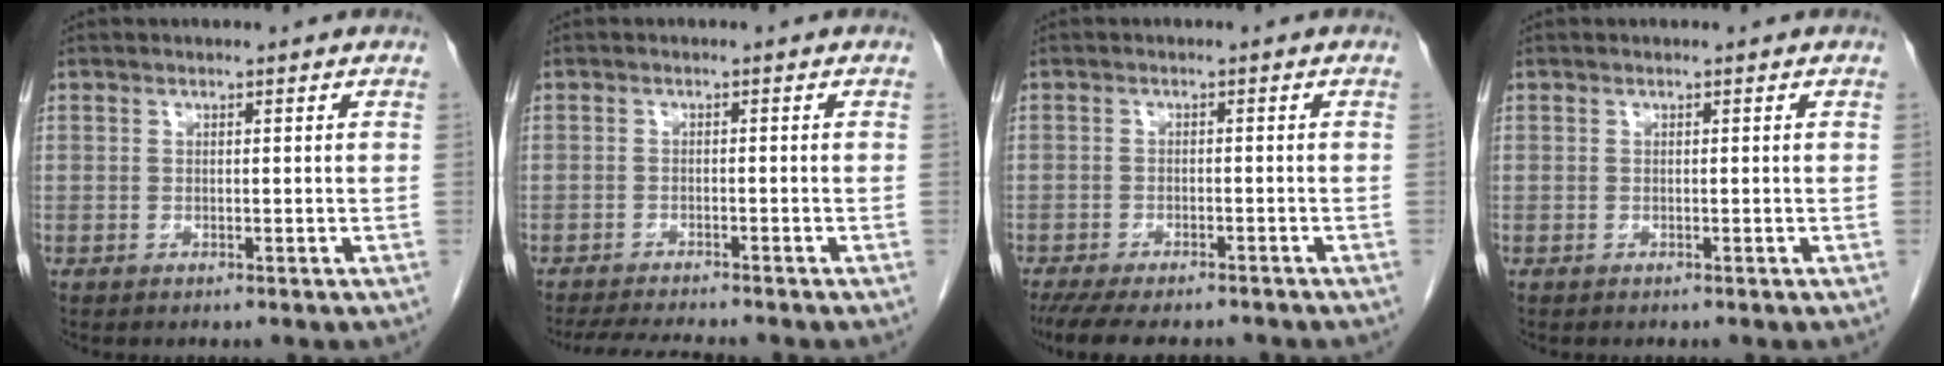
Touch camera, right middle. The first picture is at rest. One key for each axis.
{"total": 6.7, "fx": -6.2, "fy": 0.4, "fz": 2.6, "tx": -0.040, "ty": -0.016, "tz": -0.098}
{"total": 11.5, "fx": -9.8, "fy": 3.1, "fz": 5.2, "tx": -0.092, "ty": -0.011, "tz": -0.137}
{"total": 0.0}